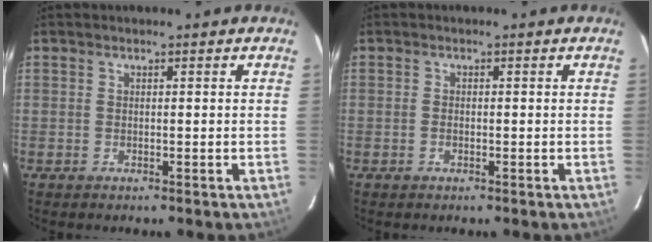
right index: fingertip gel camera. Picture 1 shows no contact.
{"total": 1.0, "force": [-0.4, 0.7, 0.7], "torque": [-0.015, 0.001, -0.007]}